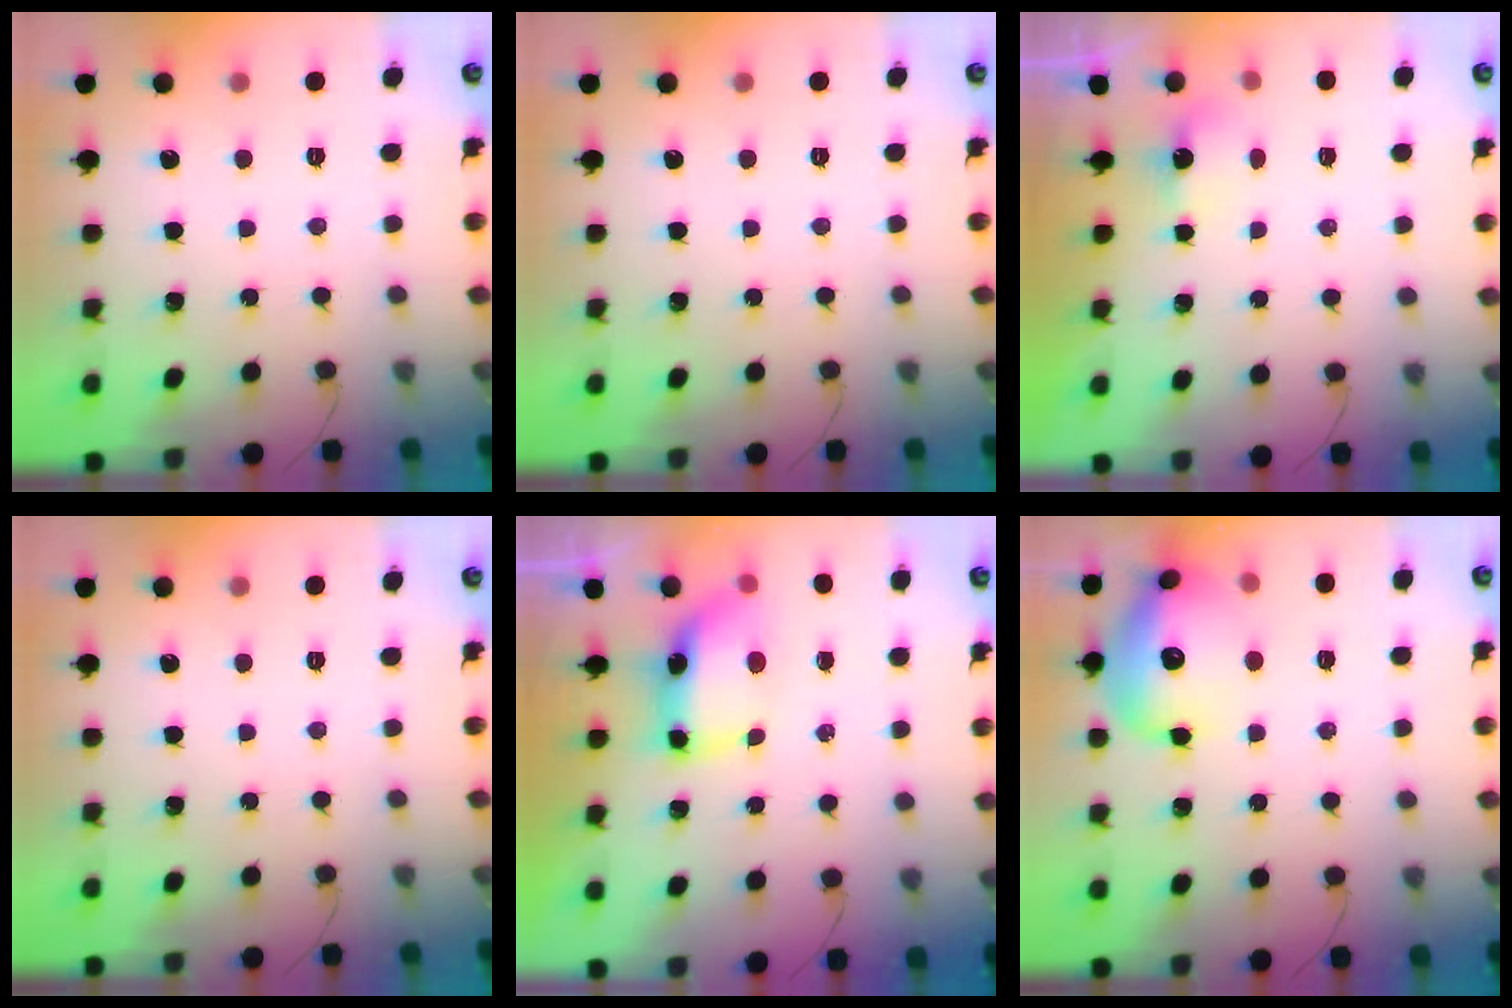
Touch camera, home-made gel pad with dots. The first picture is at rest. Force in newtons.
{"total": 0.0}
{"total": 2.7, "press": 2.7, "slide": 0.7}
{"total": 0.0}
{"total": 8.1, "press": 8.0, "slide": 0.7}
{"total": 18.1, "press": 17.9, "slide": 2.0}